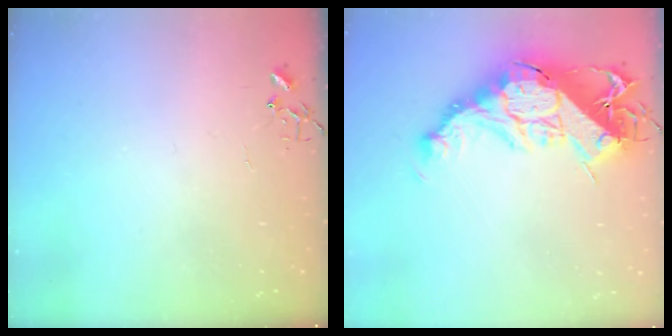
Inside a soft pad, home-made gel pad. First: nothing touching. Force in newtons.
{"total": 21.2, "press": 21.1, "slide": 2.3}